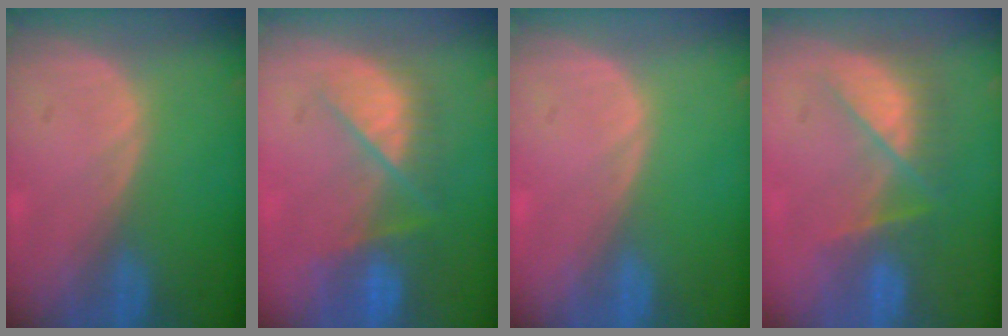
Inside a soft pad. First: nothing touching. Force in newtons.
{"total": 7.9, "press": 7.2, "slide": 3.1}
{"total": 0.0}
{"total": 8.2, "press": 7.1, "slide": 4.1}